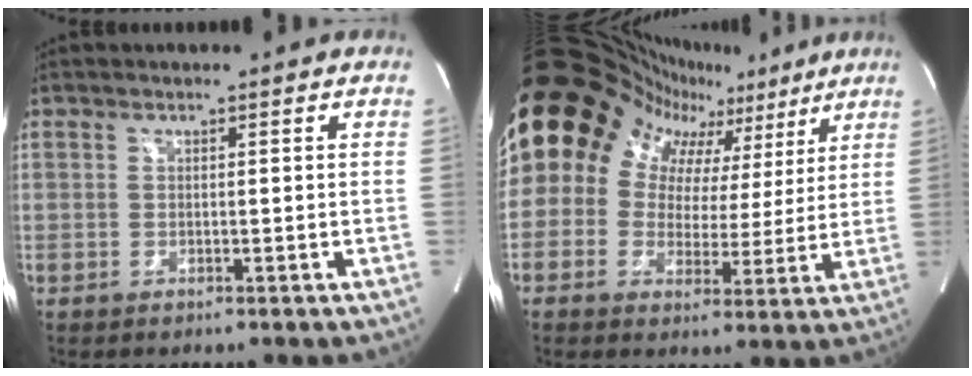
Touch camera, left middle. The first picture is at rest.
{"total": 22.7, "force": [13.2, 15.3, 10.3], "torque": [-0.199, 0.095, 0.188]}